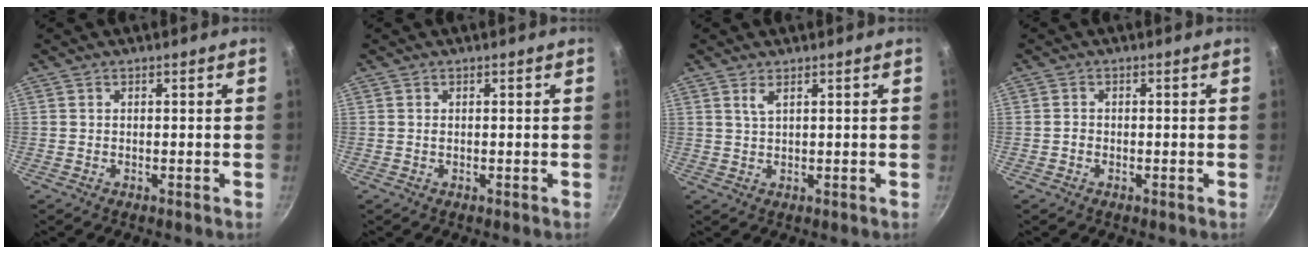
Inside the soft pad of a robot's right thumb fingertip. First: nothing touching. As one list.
[{"total": 0.7, "force": [0.1, 0.4, 0.5], "torque": [-0.010, 0.000, 0.002]}, {"total": 1.9, "force": [1.0, 0.6, 1.5], "torque": [-0.029, -0.006, 0.022]}, {"total": 1.1, "force": [-0.4, 0.9, 0.4], "torque": [-0.004, 0.004, -0.007]}]